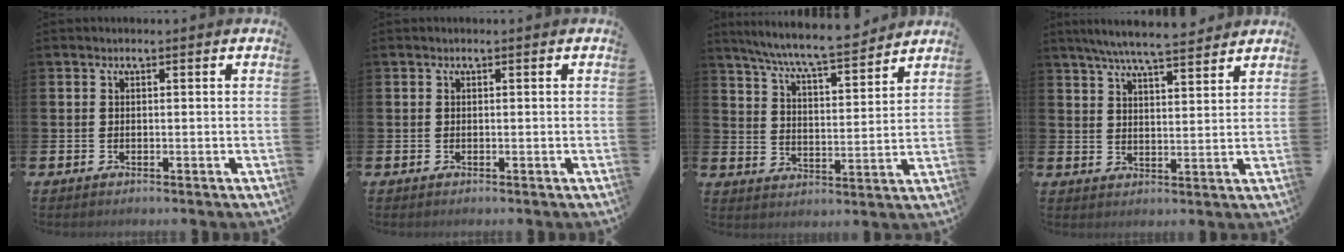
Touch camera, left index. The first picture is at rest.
{"total": 0.0}
{"total": 7.9, "force": [7.4, 0.2, 2.6], "torque": [-0.082, -0.048, 0.132]}
{"total": 6.6, "force": [6.2, 0.4, 2.1], "torque": [-0.056, -0.028, 0.110]}